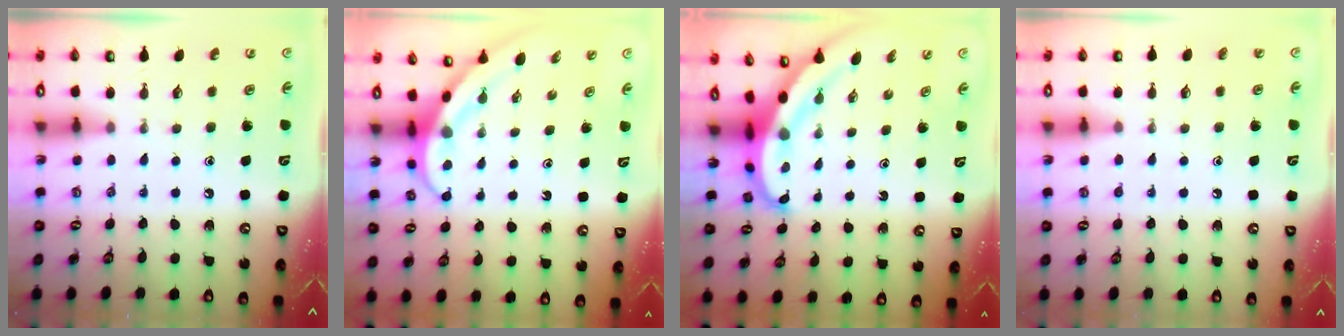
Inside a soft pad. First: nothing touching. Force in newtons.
{"total": 4.0, "press": 4.0, "slide": 0.4}
{"total": 6.8, "press": 6.8, "slide": 0.7}
{"total": 2.0, "press": 2.0, "slide": 0.2}